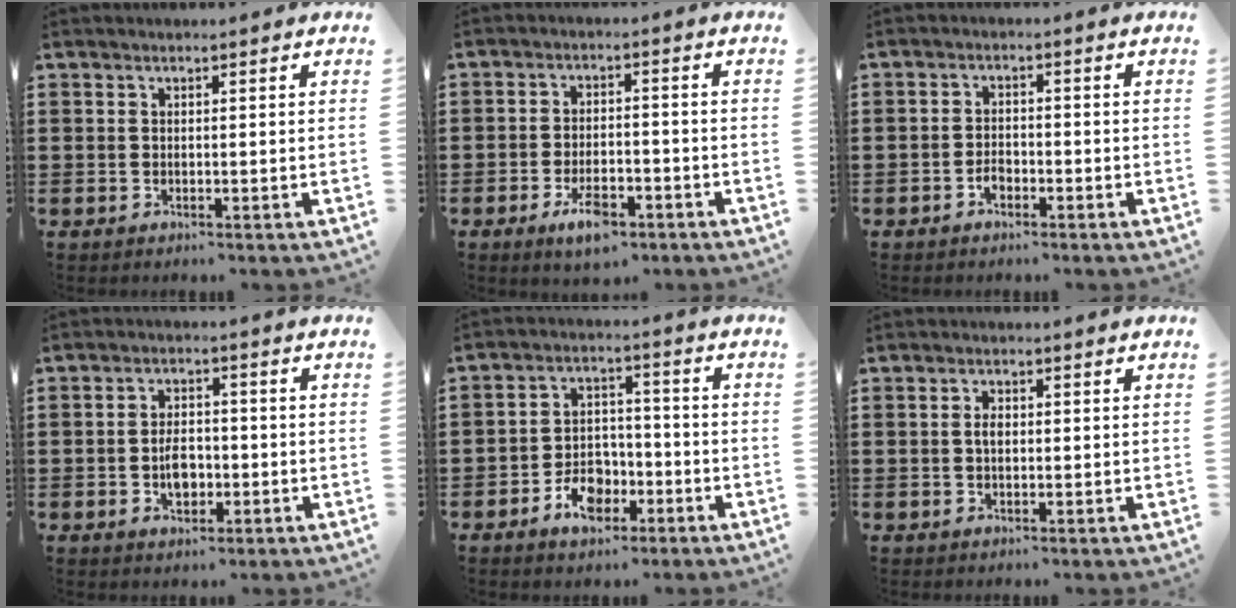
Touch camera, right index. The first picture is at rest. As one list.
[{"total": 5.7, "force": [-3.4, 2.2, 3.9], "torque": [-0.073, 0.006, -0.061]}, {"total": 2.0, "force": [-1.2, 1.2, 1.0], "torque": [-0.023, 0.001, -0.025]}, {"total": 4.4, "force": [-1.0, 2.7, 3.2], "torque": [-0.053, 0.003, -0.019]}, {"total": 6.9, "force": [-3.4, 4.6, 3.8], "torque": [-0.052, 0.012, -0.064]}, {"total": 1.8, "force": [0.1, 0.9, 1.5], "torque": [-0.031, 0.005, 0.000]}]